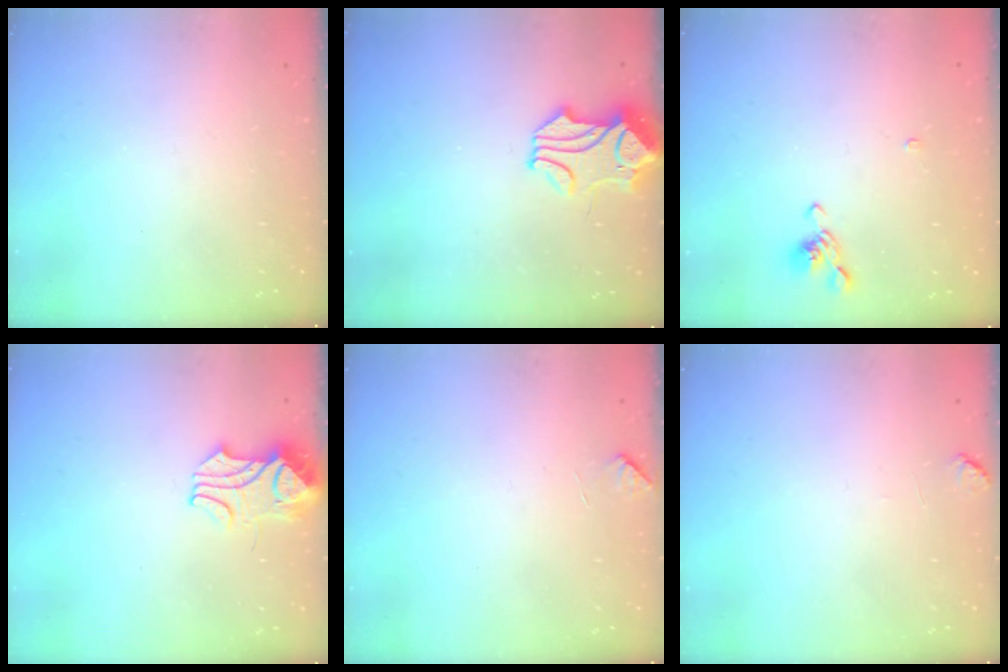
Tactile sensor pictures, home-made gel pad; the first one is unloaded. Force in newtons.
{"total": 1.5, "press": 1.3, "slide": 0.8}
{"total": 2.5, "press": 2.4, "slide": 0.7}
{"total": 3.7, "press": 3.6, "slide": 0.5}
{"total": 2.7, "press": 2.7, "slide": 0.6}
{"total": 1.1, "press": 0.9, "slide": 0.5}